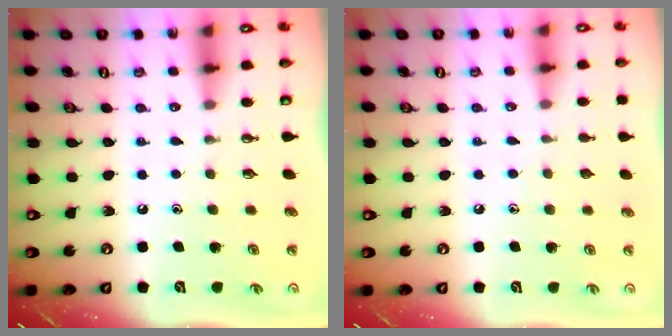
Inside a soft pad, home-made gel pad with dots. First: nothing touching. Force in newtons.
{"total": 3.8, "press": 3.7, "slide": 0.4}